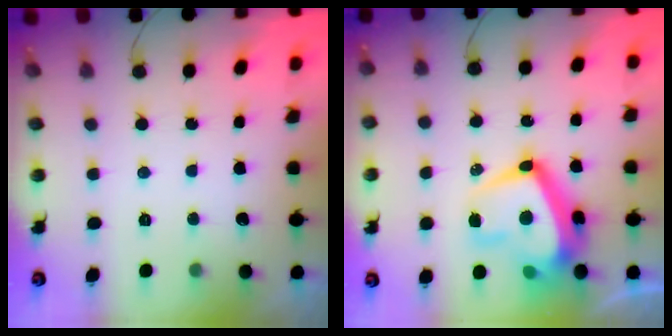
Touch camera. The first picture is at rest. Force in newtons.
{"total": 18.9, "press": 18.8, "slide": 2.1}